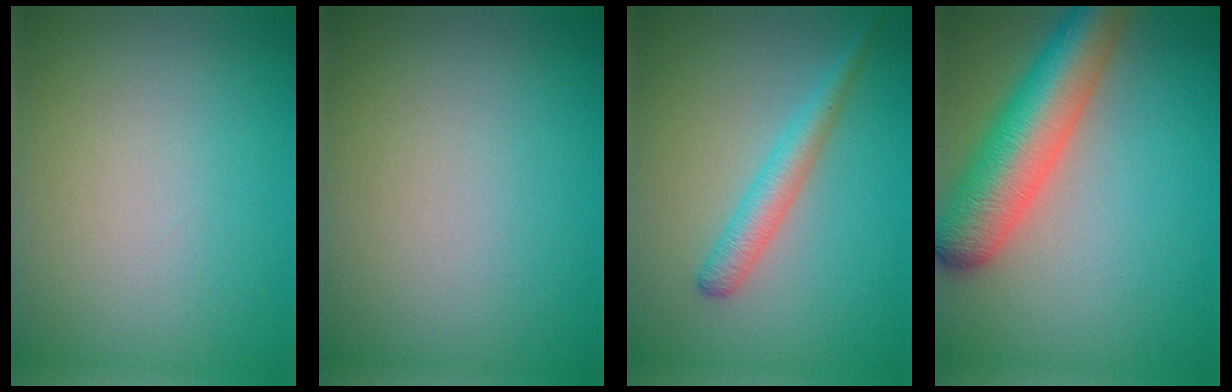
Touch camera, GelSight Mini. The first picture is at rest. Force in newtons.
{"total": 0.0}
{"total": 2.7, "press": 2.7, "slide": 0.0}
{"total": 8.2, "press": 8.2, "slide": 0.4}